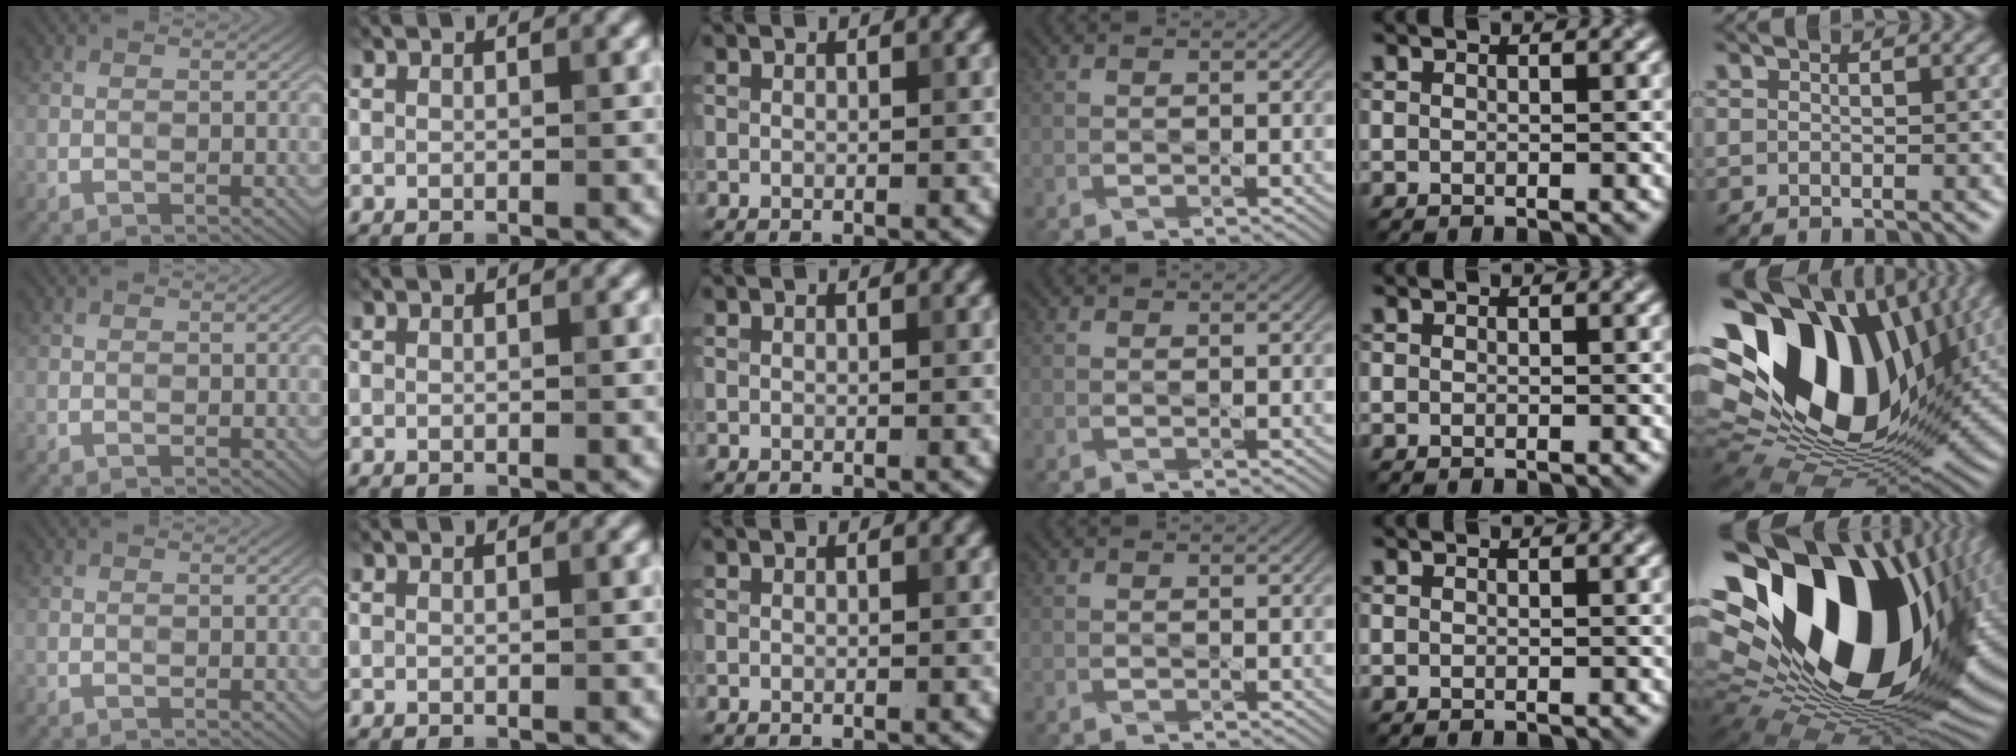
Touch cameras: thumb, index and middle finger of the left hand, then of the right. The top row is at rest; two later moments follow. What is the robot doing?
{"motion": "shake", "object": "handbell"}